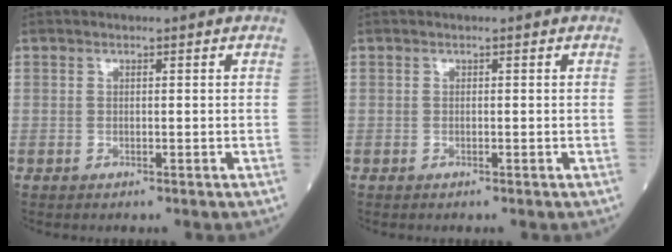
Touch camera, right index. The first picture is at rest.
{"total": 0.0}